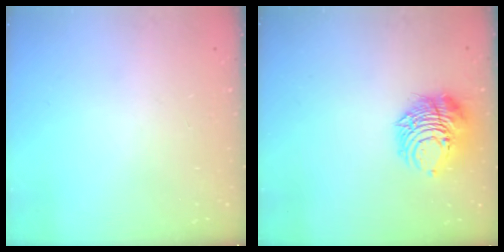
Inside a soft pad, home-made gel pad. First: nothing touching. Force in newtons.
{"total": 9.5, "press": 9.4, "slide": 1.3}